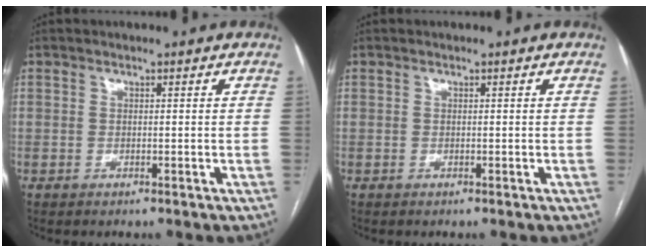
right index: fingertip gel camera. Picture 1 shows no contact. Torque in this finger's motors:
{"motor_torque": [0.02, -0.01, 0.00, 0.00]}